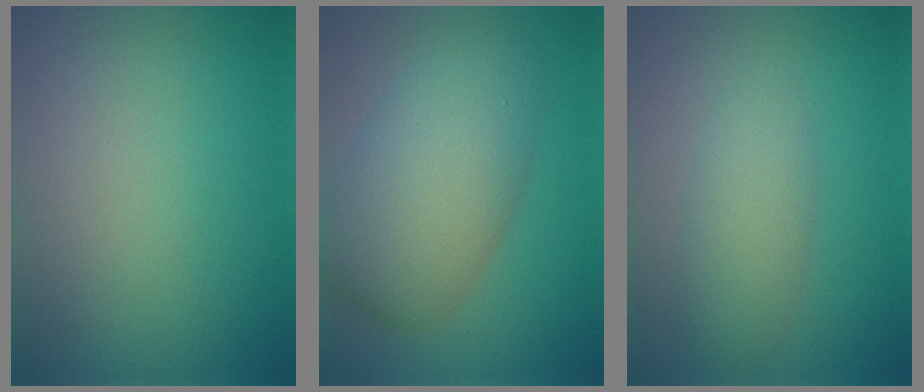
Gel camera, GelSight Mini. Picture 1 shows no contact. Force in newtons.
{"total": 7.5, "press": 7.5, "slide": 0.2}
{"total": 2.9, "press": 2.9, "slide": 0.1}